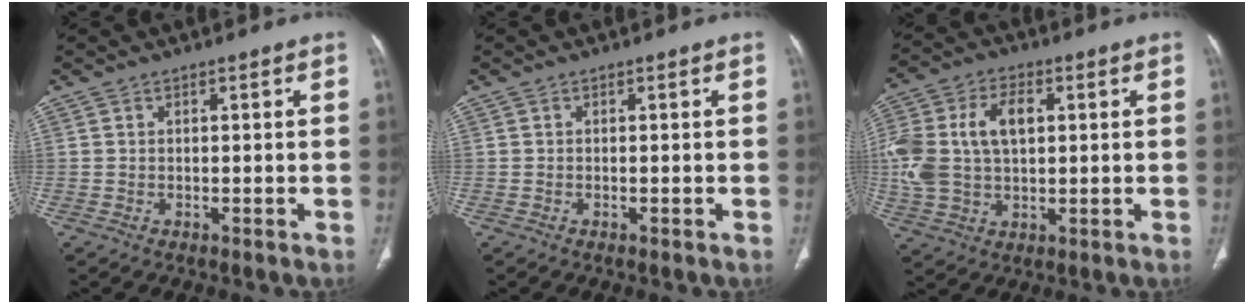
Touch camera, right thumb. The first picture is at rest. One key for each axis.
{"total": 0.0}
{"total": 16.7, "fx": 2.4, "fy": 10.7, "fz": 12.6, "tx": -0.283, "ty": 0.017, "tz": 0.049}